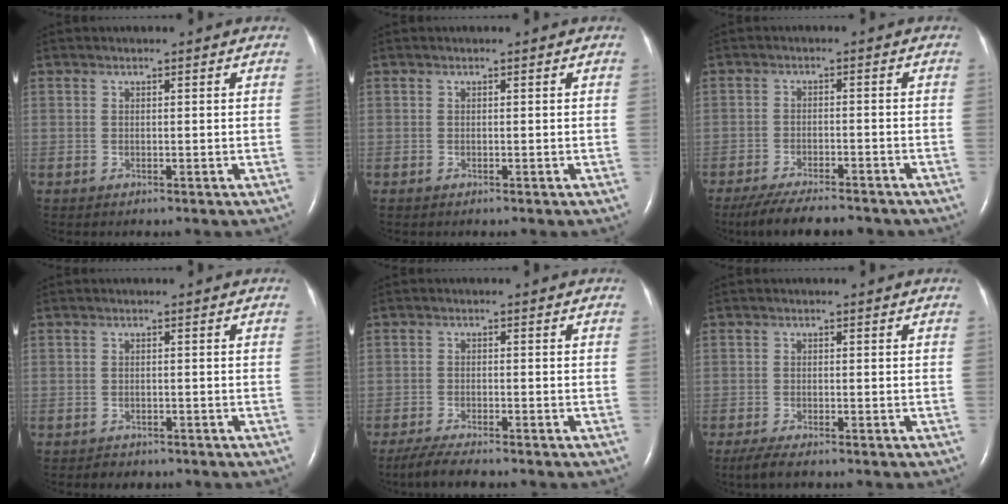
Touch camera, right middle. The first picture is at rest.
{"total": 0.0}
{"total": 11.0, "force": [-9.6, 2.2, 5.0], "torque": [-0.082, -0.014, -0.142]}
{"total": 1.7, "force": [-1.4, 1.0, 0.2], "torque": [-0.010, 0.001, -0.018]}
{"total": 4.9, "force": [-4.1, 0.5, 2.7], "torque": [-0.056, -0.016, -0.070]}
{"total": 2.9, "force": [-2.3, 0.3, 1.7], "torque": [-0.045, -0.011, -0.042]}